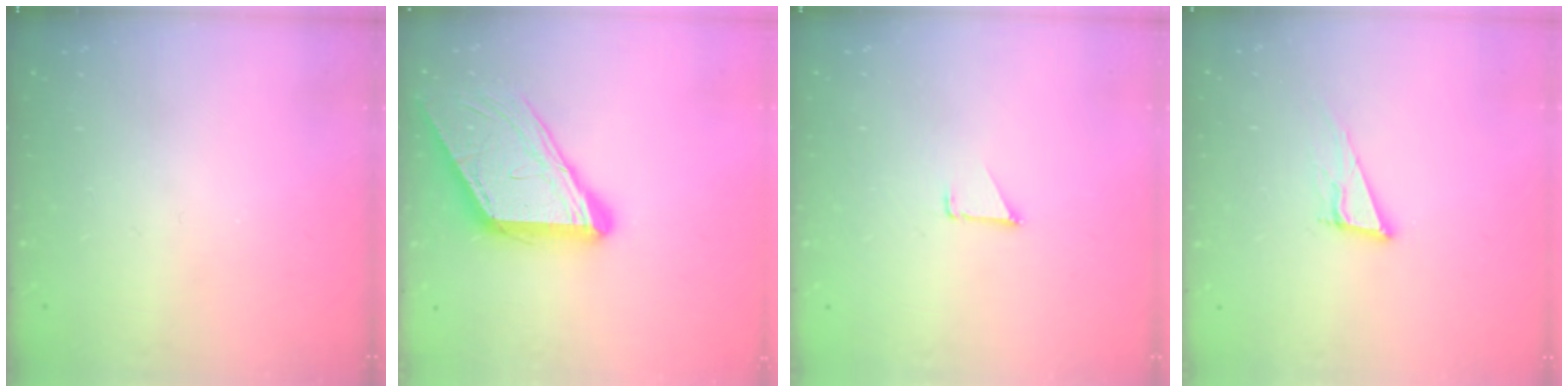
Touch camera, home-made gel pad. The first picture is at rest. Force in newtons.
{"total": 14.0, "press": 13.9, "slide": 1.9}
{"total": 0.7, "press": 0.7, "slide": 0.1}
{"total": 11.3, "press": 10.9, "slide": 3.3}